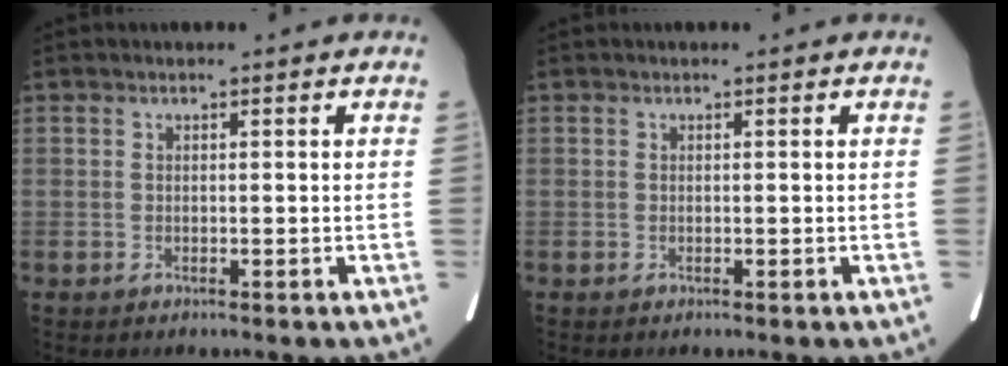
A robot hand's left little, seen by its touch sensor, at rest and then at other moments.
{"total": 0.0}